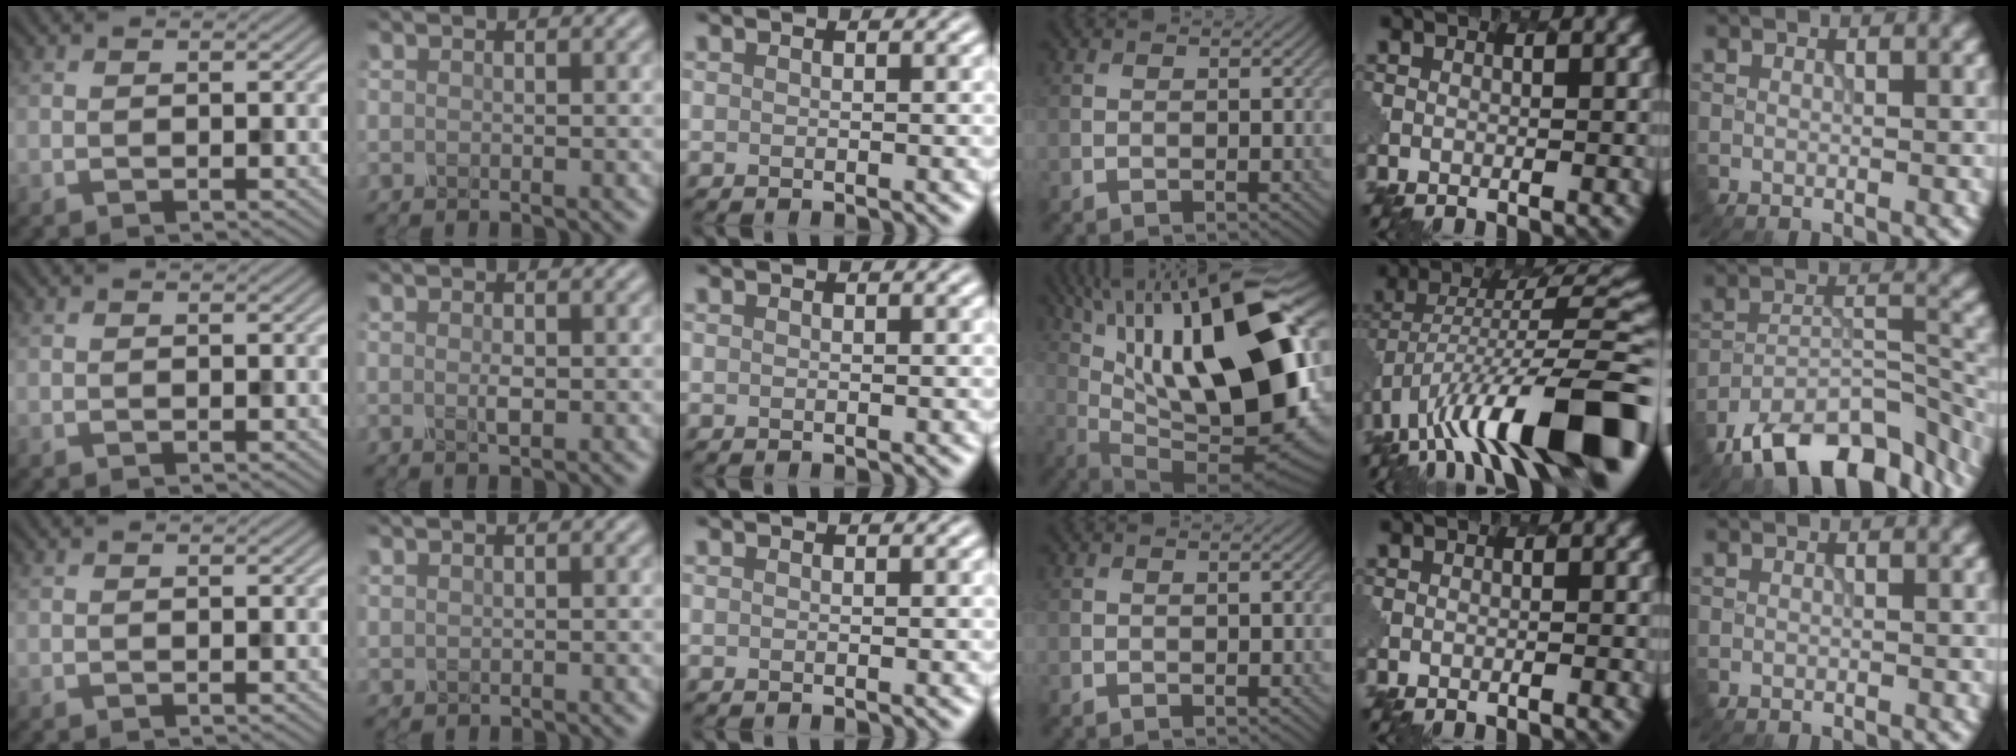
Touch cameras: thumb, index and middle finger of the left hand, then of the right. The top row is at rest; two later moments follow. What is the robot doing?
{"motion": "twist", "object": "rubiks cube"}